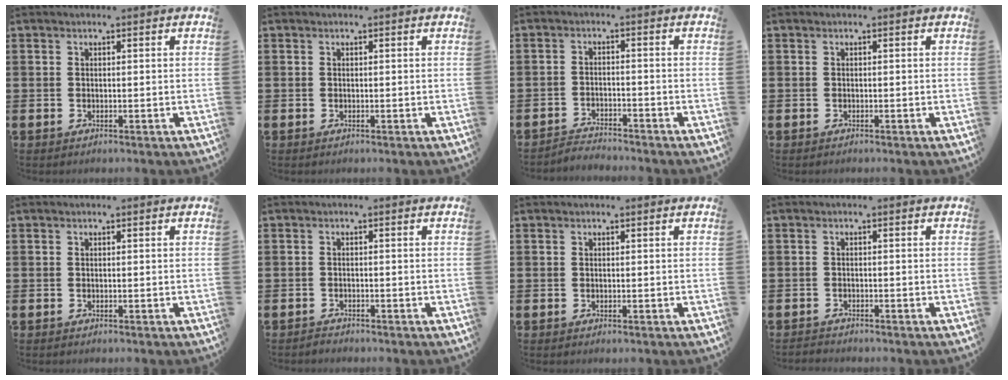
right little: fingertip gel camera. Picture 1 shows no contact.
{"total": 0.0}
{"total": 2.3, "force": [-2.3, 0.1, -0.3], "torque": [-0.002, 0.004, -0.050]}
{"total": 0.0}
{"total": 0.0}
{"total": 0.8, "force": [-0.8, 0.1, 0.0], "torque": [-0.002, 0.000, -0.017]}
{"total": 0.0}
{"total": 0.8, "force": [-0.8, 0.1, -0.1], "torque": [-0.001, 0.000, -0.017]}